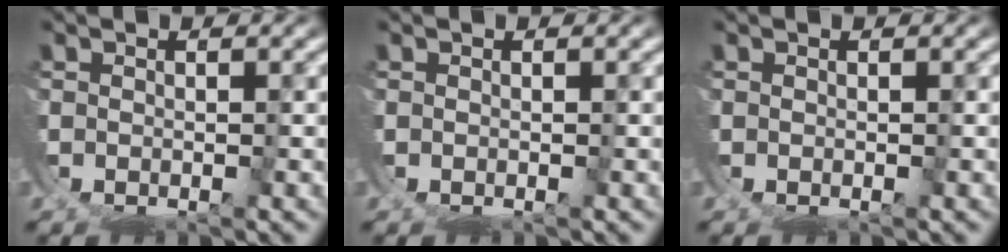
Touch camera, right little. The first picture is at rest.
{"total": 0.0}
{"total": 0.7, "force": [-0.2, 0.5, 0.4], "torque": [-0.008, -0.003, -0.003]}